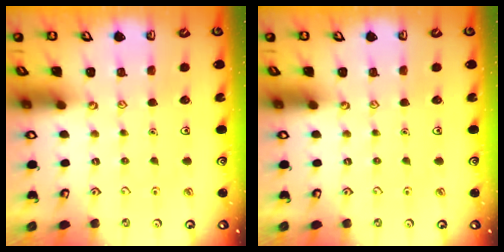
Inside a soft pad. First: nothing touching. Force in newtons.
{"total": 0.0}